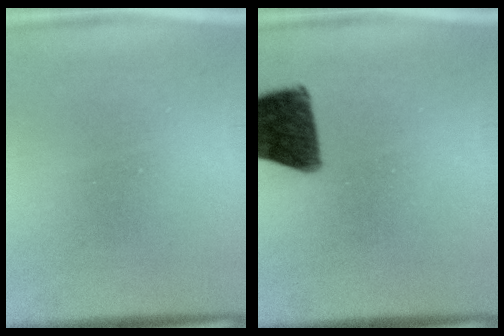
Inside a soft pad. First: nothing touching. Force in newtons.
{"total": 12.4}